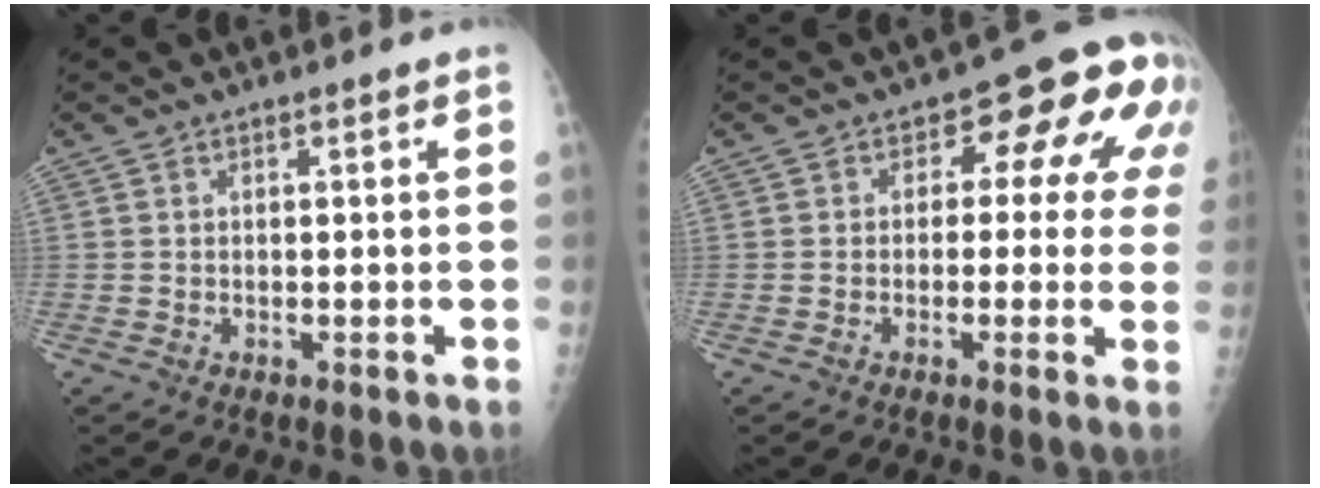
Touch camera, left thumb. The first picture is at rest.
{"total": 11.8, "force": [2.2, 6.7, 9.5], "torque": [-0.058, 0.020, 0.012]}